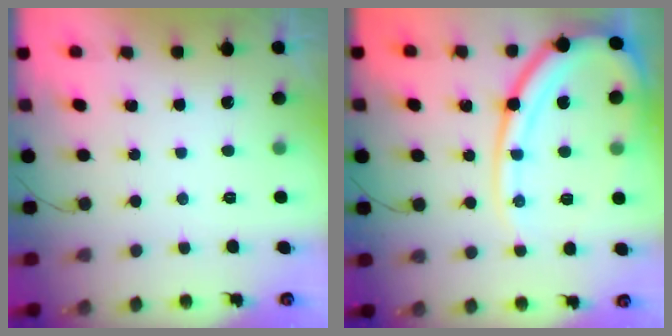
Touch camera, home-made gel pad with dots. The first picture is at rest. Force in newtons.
{"total": 16.1, "press": 16.0, "slide": 2.3}